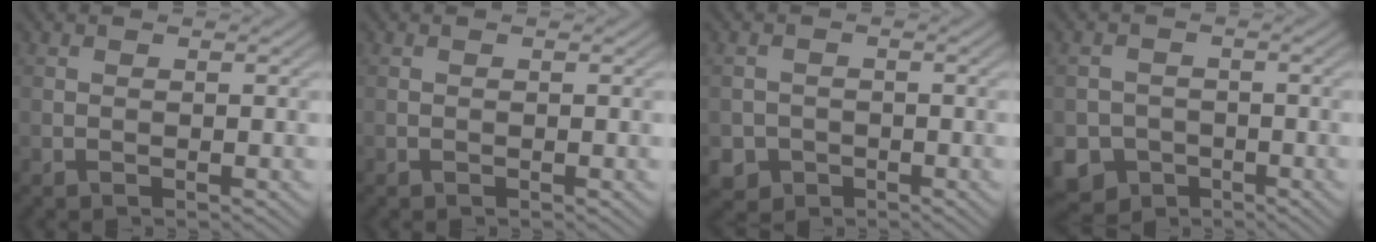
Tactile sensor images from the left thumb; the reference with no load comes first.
{"total": 0.0}
{"total": 2.6, "force": [-1.3, 2.3, 0.5], "torque": [-0.008, -0.007, -0.027]}
{"total": 6.1, "force": [-3.1, 5.1, 1.4], "torque": [-0.023, -0.016, -0.070]}